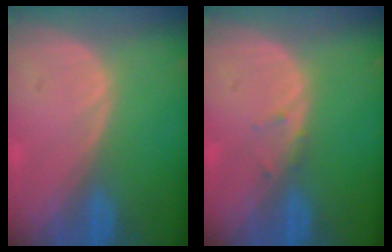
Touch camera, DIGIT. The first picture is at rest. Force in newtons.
{"total": 0.8, "press": 0.8, "slide": 0.2}